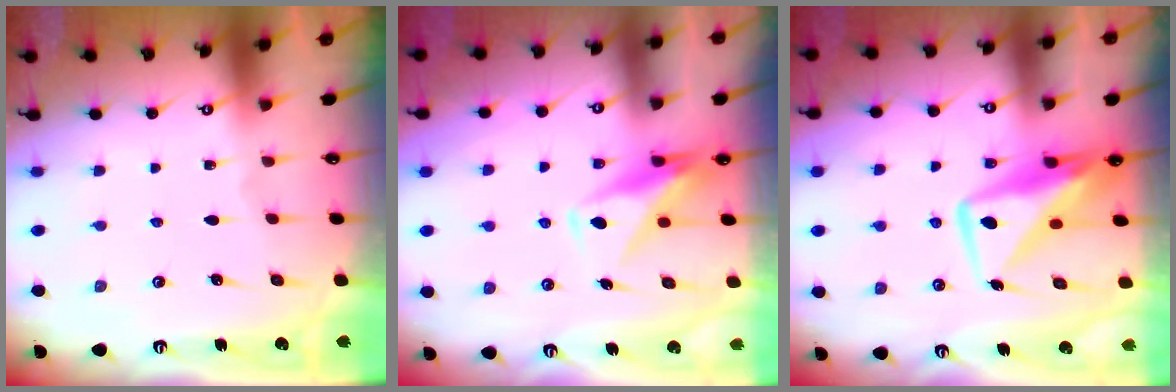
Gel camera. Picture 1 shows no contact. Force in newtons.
{"total": 9.8, "press": 9.8, "slide": 0.7}
{"total": 12.8, "press": 12.8, "slide": 1.0}